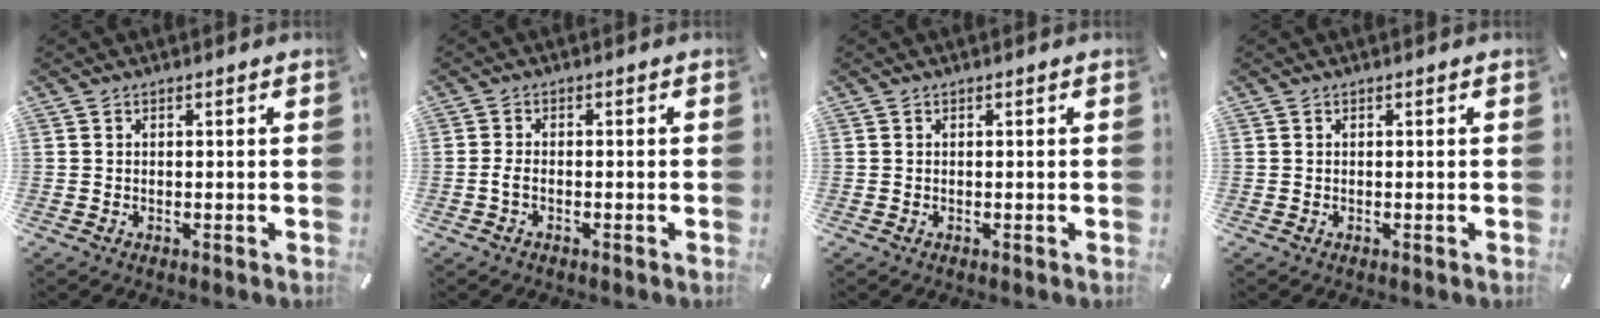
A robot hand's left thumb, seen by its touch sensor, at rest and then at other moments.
{"total": 2.1, "force": [-1.0, 1.0, 1.6], "torque": [-0.035, 0.003, -0.021]}
{"total": 0.0}
{"total": 0.0}